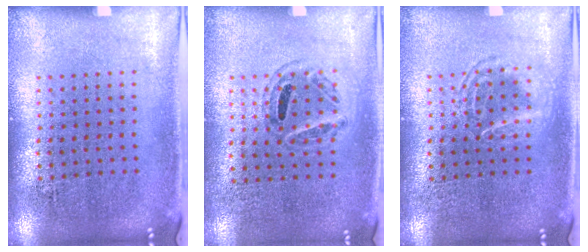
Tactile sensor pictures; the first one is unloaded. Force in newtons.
{"total": 1.0, "press": 0.8, "slide": 0.6}
{"total": 1.7, "press": 1.7, "slide": 0.2}